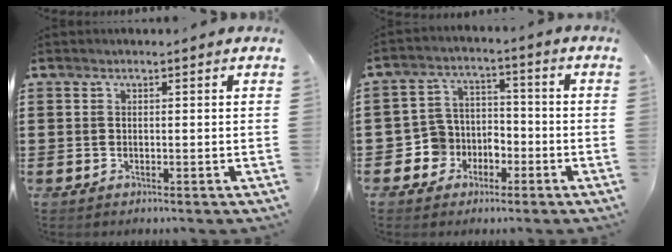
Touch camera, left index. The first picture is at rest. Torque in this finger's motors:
{"motor_torque": [0.20, 0.55, 0.30, 0.00]}